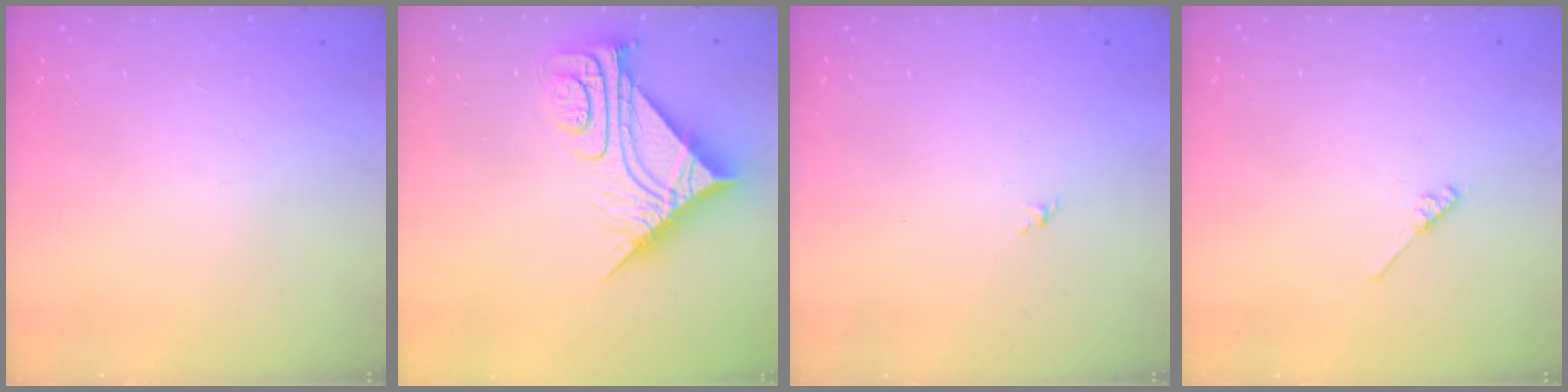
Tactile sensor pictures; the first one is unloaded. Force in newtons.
{"total": 10.4, "press": 10.4, "slide": 1.1}
{"total": 1.6, "press": 1.5, "slide": 0.6}
{"total": 3.3, "press": 3.2, "slide": 0.5}